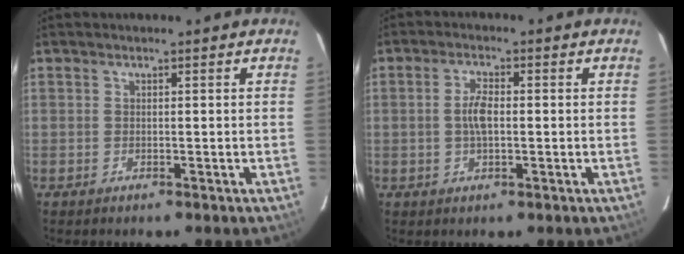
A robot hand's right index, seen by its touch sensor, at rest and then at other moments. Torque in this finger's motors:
{"motor_torque": [0.24, -0.16, 0.23, 0.06]}